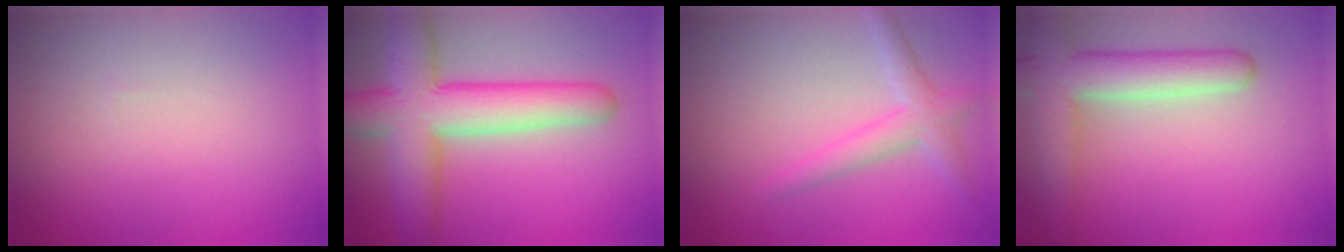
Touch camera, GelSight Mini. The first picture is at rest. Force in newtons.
{"total": 8.6, "press": 8.6, "slide": 0.3}
{"total": 2.4, "press": 2.4, "slide": 0.1}
{"total": 6.2, "press": 6.1, "slide": 0.4}